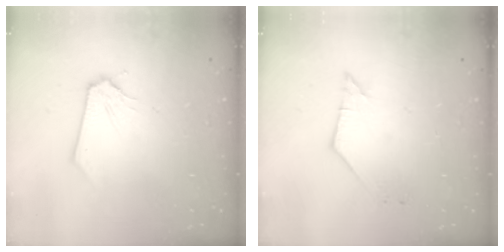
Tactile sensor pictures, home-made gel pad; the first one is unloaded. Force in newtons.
{"total": 2.2, "press": 2.2, "slide": 0.4}